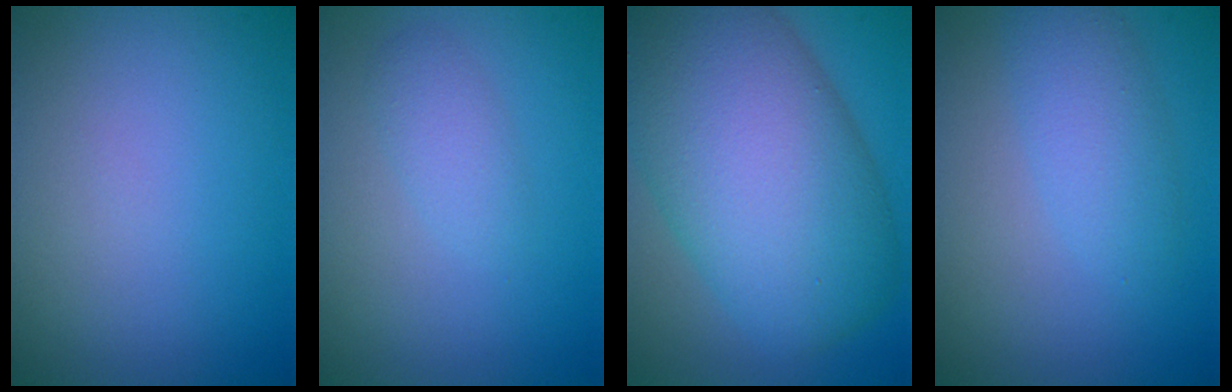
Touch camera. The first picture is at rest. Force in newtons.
{"total": 1.8, "press": 1.8, "slide": 0.2}
{"total": 14.5, "press": 14.5, "slide": 0.7}
{"total": 2.9, "press": 2.8, "slide": 0.2}